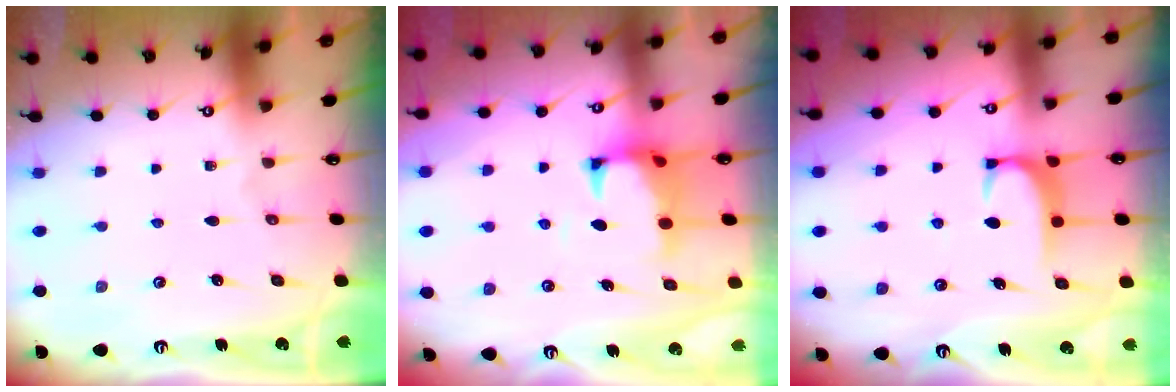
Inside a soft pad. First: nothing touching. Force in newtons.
{"total": 1.6, "press": 1.1, "slide": 1.1}
{"total": 1.8, "press": 1.7, "slide": 0.5}